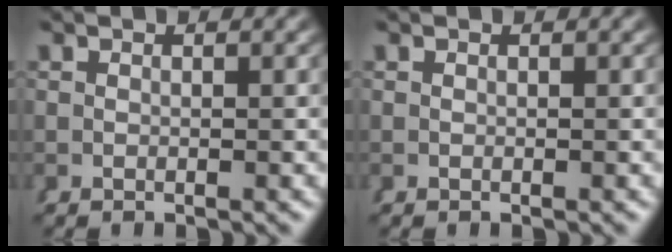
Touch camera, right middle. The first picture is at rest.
{"total": 0.0}